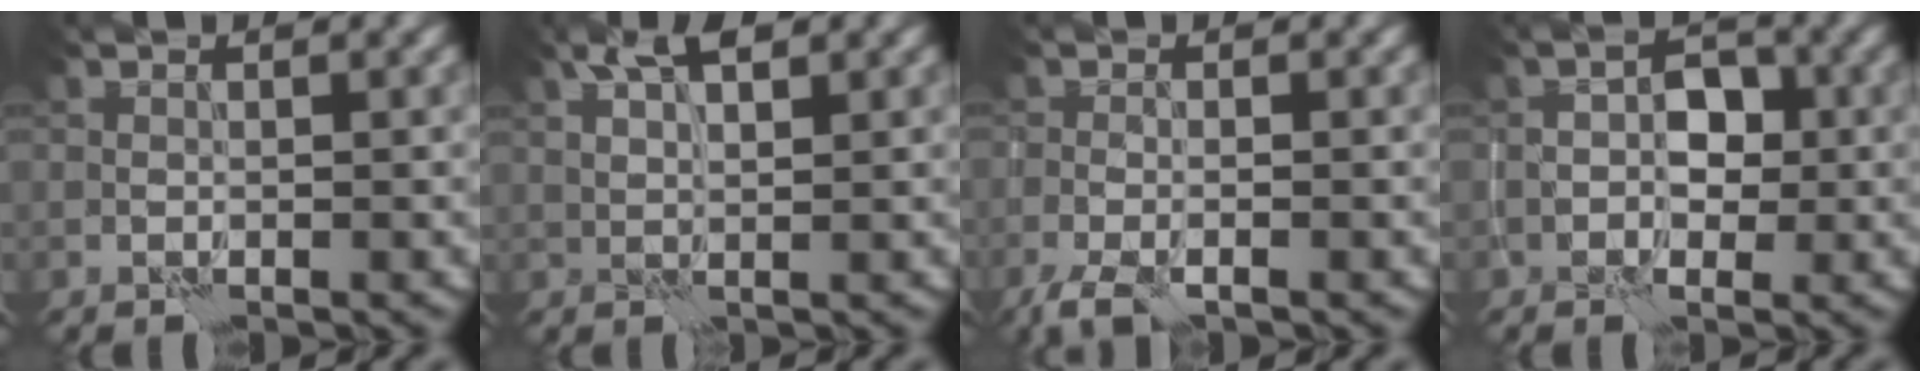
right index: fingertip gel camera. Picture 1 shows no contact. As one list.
[{"total": 3.0, "force": [2.4, 0.3, 1.7], "torque": [-0.035, 0.004, 0.048]}, {"total": 2.3, "force": [-1.7, 0.3, 1.5], "torque": [-0.032, -0.006, -0.037]}, {"total": 2.5, "force": [-0.2, 1.6, 1.9], "torque": [-0.021, 0.006, -0.005]}]